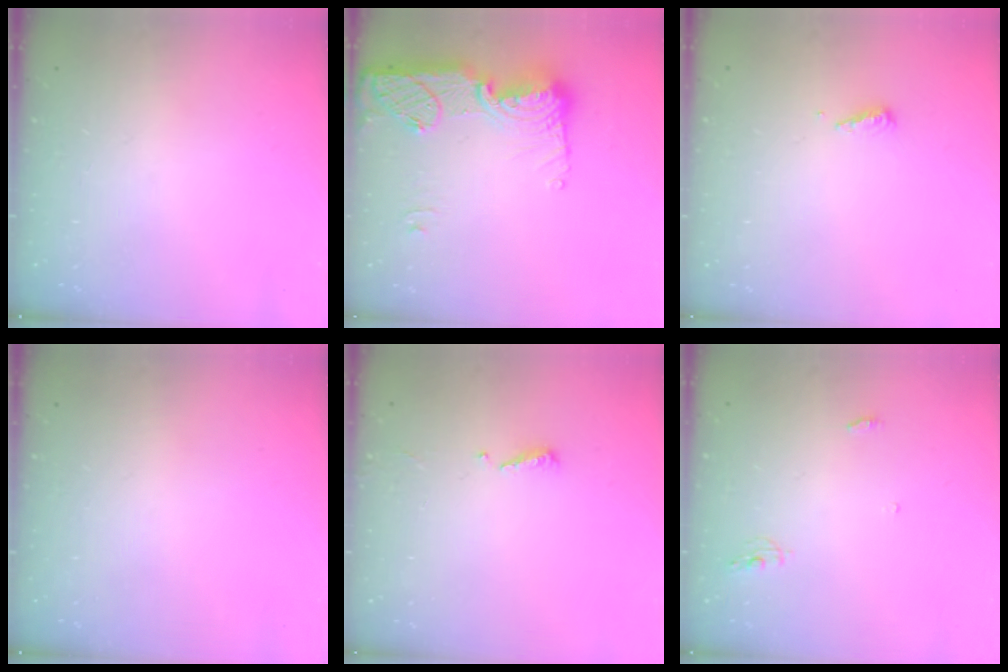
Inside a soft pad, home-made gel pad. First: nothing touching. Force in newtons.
{"total": 16.5, "press": 16.5, "slide": 1.1}
{"total": 3.6, "press": 3.6, "slide": 0.4}
{"total": 0.0}
{"total": 4.9, "press": 4.8, "slide": 0.4}
{"total": 4.2, "press": 4.2, "slide": 0.4}